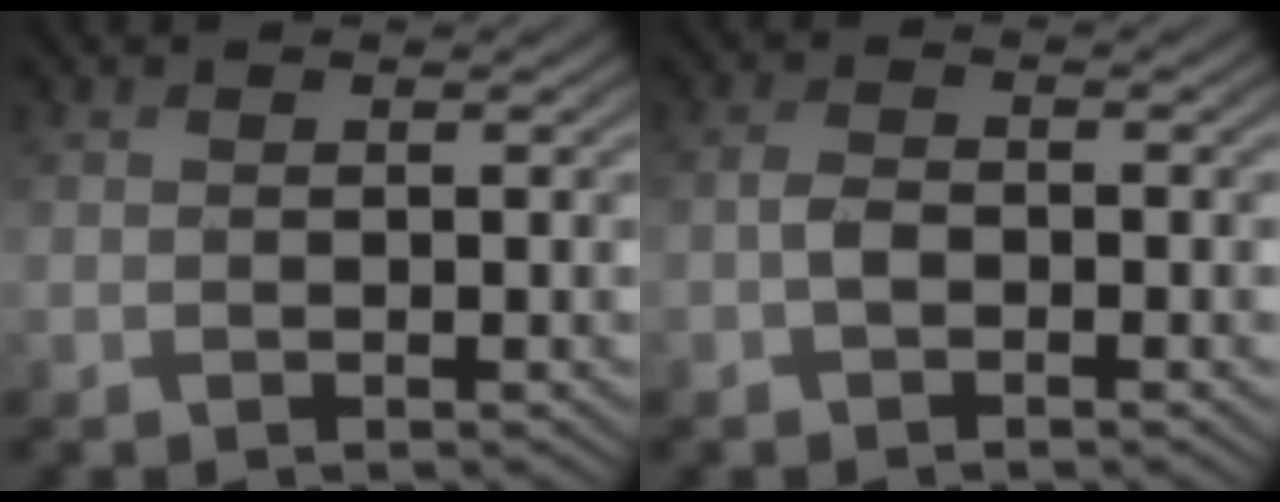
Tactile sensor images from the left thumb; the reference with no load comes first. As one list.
[{"total": 1.8, "force": [-0.9, 0.9, 1.2], "torque": [-0.025, 0.004, -0.022]}]